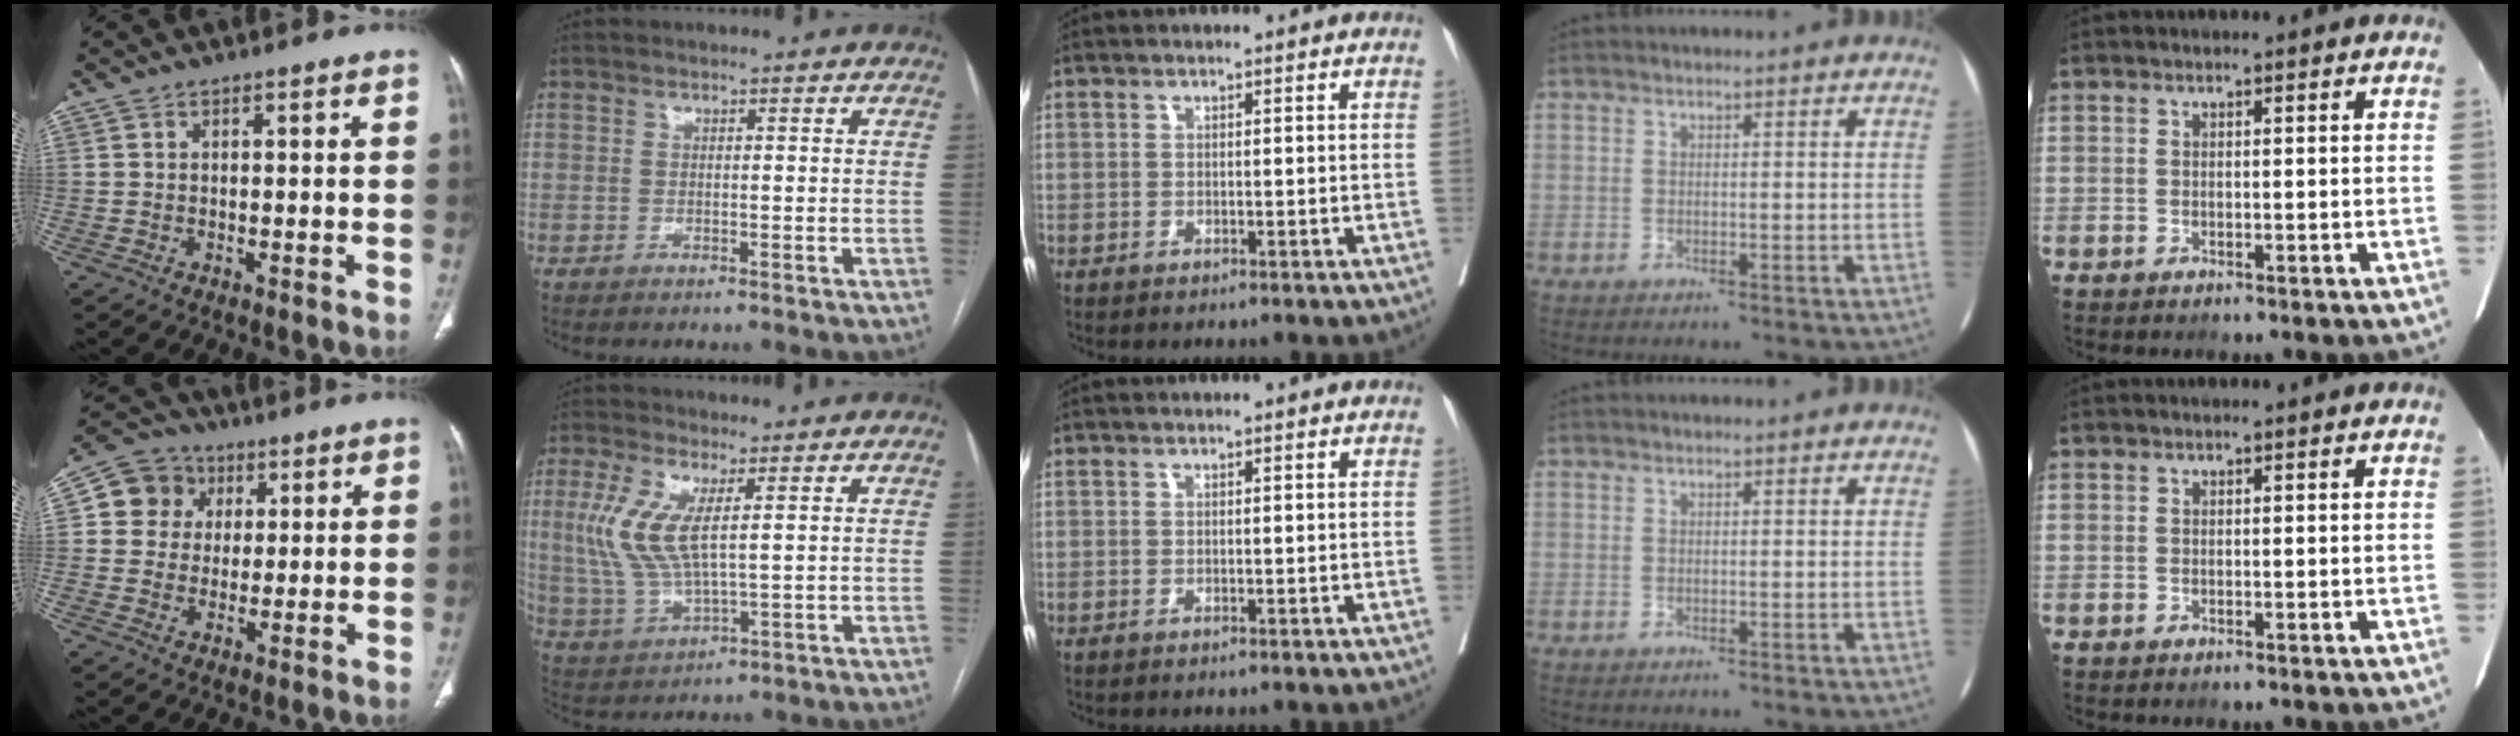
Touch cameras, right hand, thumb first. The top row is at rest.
{"thumb": {"total": 8.8, "force": [2.2, 8.2, 2.5], "torque": [-0.013, 0.003, 0.030]}, "index": {"total": 9.4, "force": [2.2, 2.8, 8.6], "torque": [-0.212, 0.000, 0.050]}}